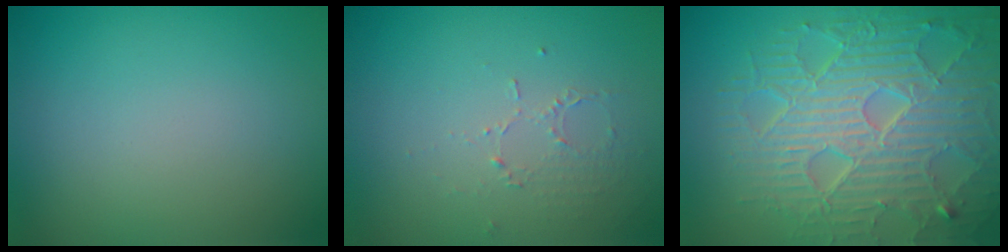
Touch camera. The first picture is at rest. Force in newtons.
{"total": 1.3, "press": 0.6, "slide": 1.1}
{"total": 8.9, "press": 6.4, "slide": 6.2}